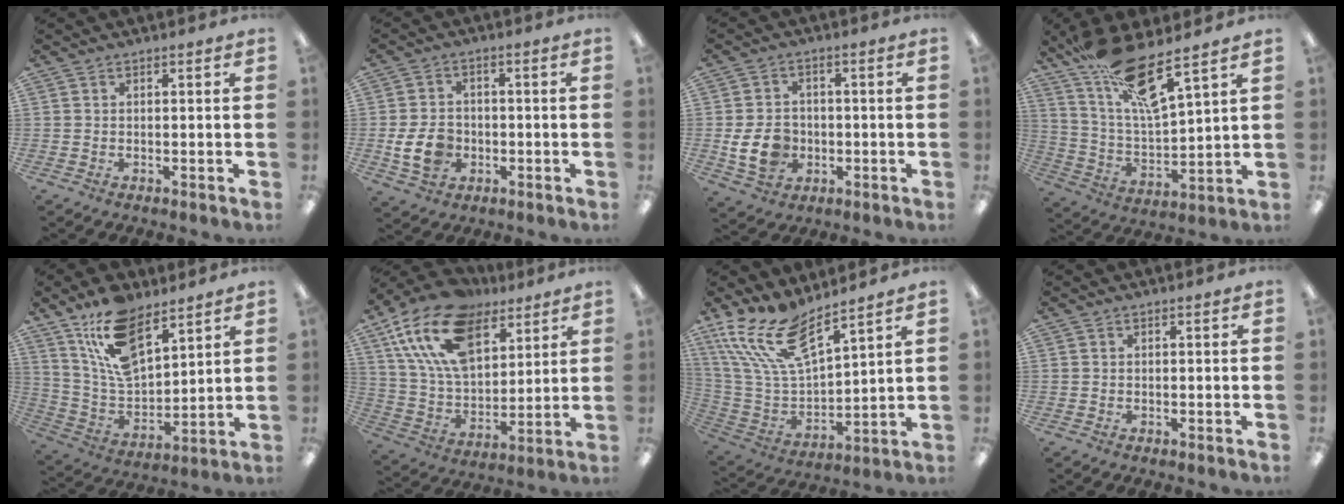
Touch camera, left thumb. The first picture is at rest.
{"total": 8.3, "force": [-2.0, 6.3, 5.0], "torque": [-0.091, 0.007, -0.035]}
{"total": 9.0, "force": [-1.9, 7.0, 5.3], "torque": [-0.097, 0.010, -0.030]}
{"total": 17.5, "force": [12.6, 4.2, 11.3], "torque": [-0.207, -0.073, 0.216]}
{"total": 16.2, "force": [10.9, 7.5, 9.3], "torque": [-0.184, -0.044, 0.201]}
{"total": 21.2, "force": [12.0, 12.2, 12.4], "torque": [-0.242, -0.054, 0.218]}
{"total": 18.2, "force": [12.4, 7.2, 11.2], "torque": [-0.259, -0.069, 0.226]}
{"total": 0.0}